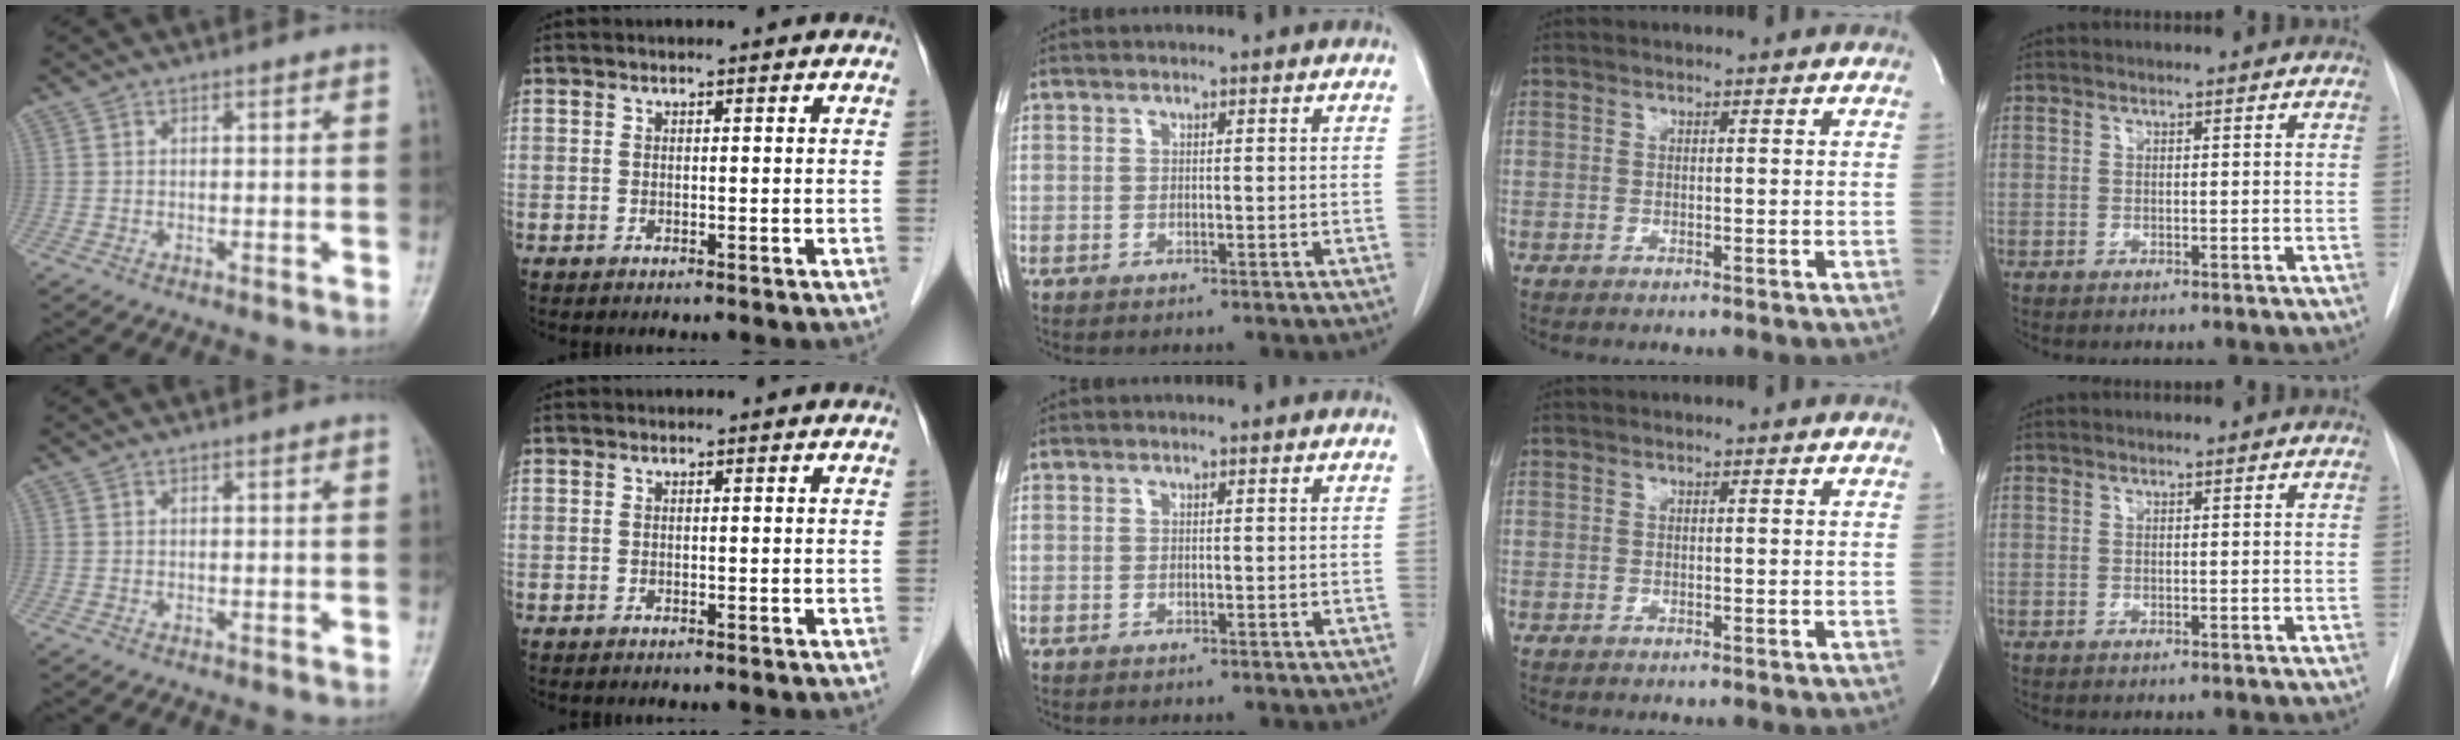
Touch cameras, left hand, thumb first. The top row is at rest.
{}